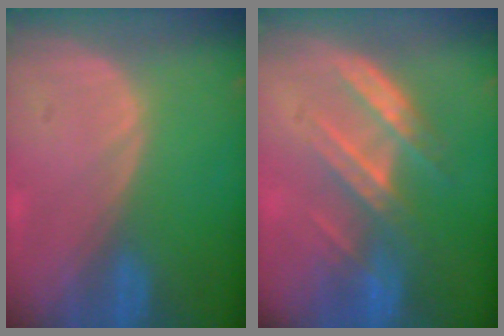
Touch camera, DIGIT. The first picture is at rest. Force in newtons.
{"total": 7.2, "press": 6.5, "slide": 3.0}